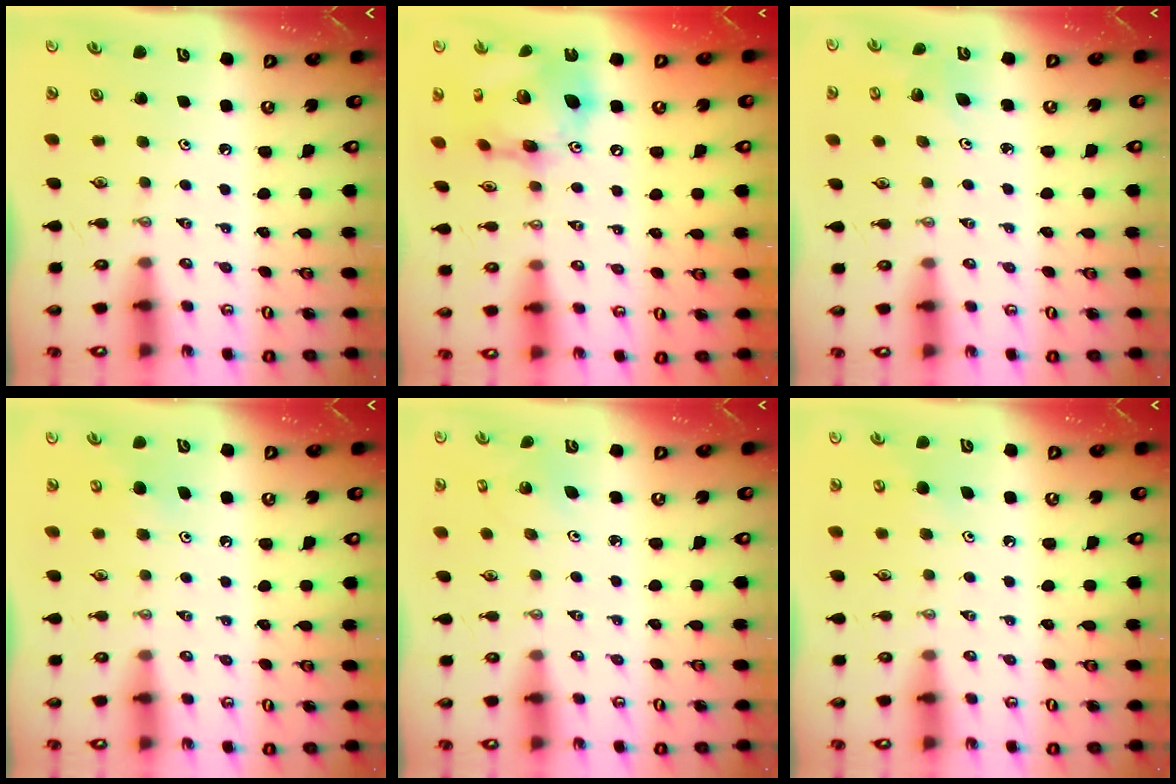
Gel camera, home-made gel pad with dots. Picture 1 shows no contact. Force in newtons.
{"total": 19.2, "press": 19.1, "slide": 2.0}
{"total": 4.0, "press": 3.6, "slide": 1.8}
{"total": 5.5, "press": 5.5, "slide": 0.5}
{"total": 2.1, "press": 2.1, "slide": 0.1}
{"total": 4.0, "press": 4.0, "slide": 0.1}